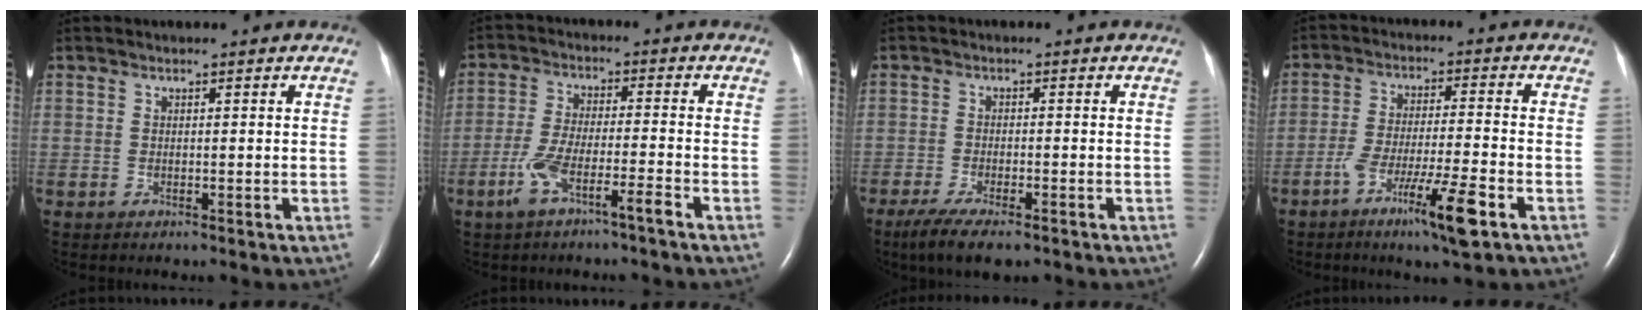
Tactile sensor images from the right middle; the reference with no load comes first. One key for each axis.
{"total": 6.5, "fx": -3.9, "fy": 0.2, "fz": 5.2, "tx": -0.111, "ty": 0.002, "tz": -0.077}
{"total": 7.5, "fx": -5.3, "fy": 1.9, "fz": 4.9, "tx": -0.088, "ty": -0.018, "tz": -0.082}
{"total": 9.7, "fx": -5.3, "fy": 0.0, "fz": 8.2, "tx": -0.150, "ty": -0.017, "tz": -0.092}